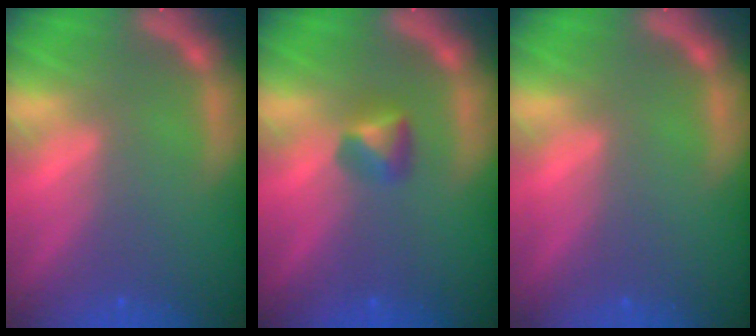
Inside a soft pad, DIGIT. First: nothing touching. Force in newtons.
{"total": 1.9}
{"total": 0.0}